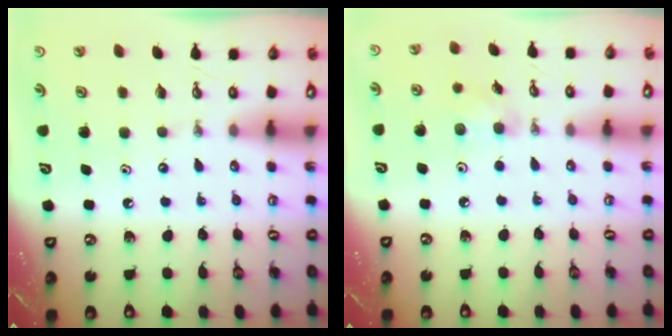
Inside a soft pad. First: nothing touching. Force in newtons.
{"total": 4.6, "press": 4.4, "slide": 1.4}